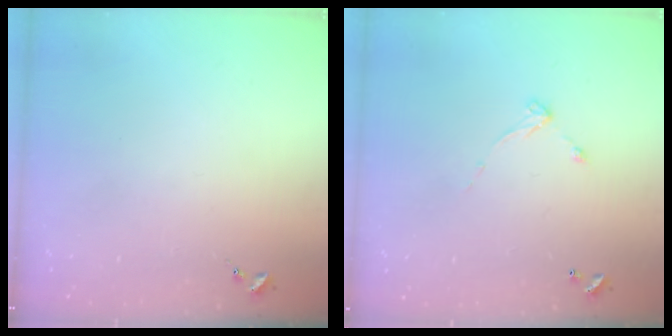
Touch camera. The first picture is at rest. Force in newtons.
{"total": 5.4, "press": 5.4, "slide": 0.3}